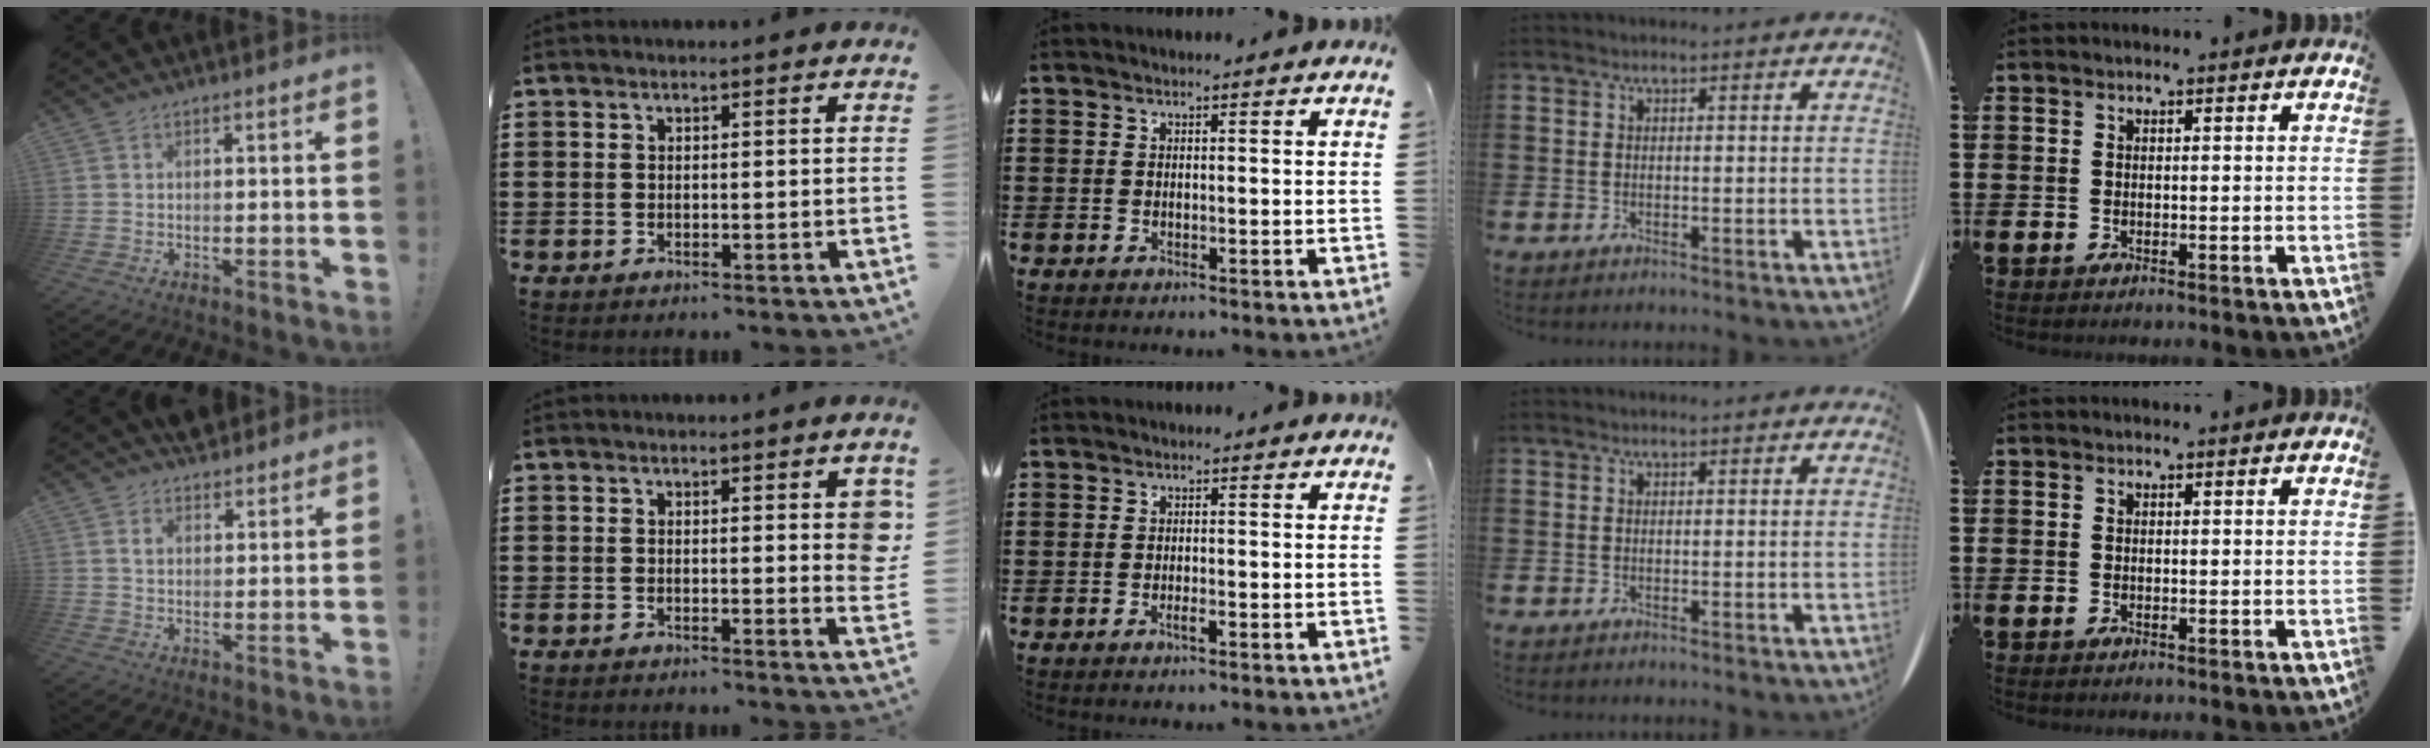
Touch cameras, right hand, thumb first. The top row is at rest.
{"thumb": {"total": 4.5, "force": [3.5, 2.6, 1.3], "torque": [-0.010, -0.022, 0.062]}, "index": {"total": 2.9, "force": [1.4, 0.9, 2.4], "torque": [-0.027, -0.005, 0.019]}, "middle": {"total": 1.1, "force": [-0.8, 0.2, 0.8], "torque": [-0.017, -0.004, -0.013]}}